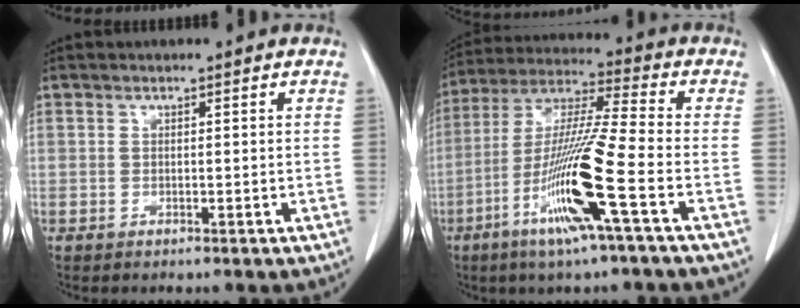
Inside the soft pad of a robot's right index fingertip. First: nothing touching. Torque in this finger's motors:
{"motor_torque": [2.14, 0.00, 0.42, 0.21]}